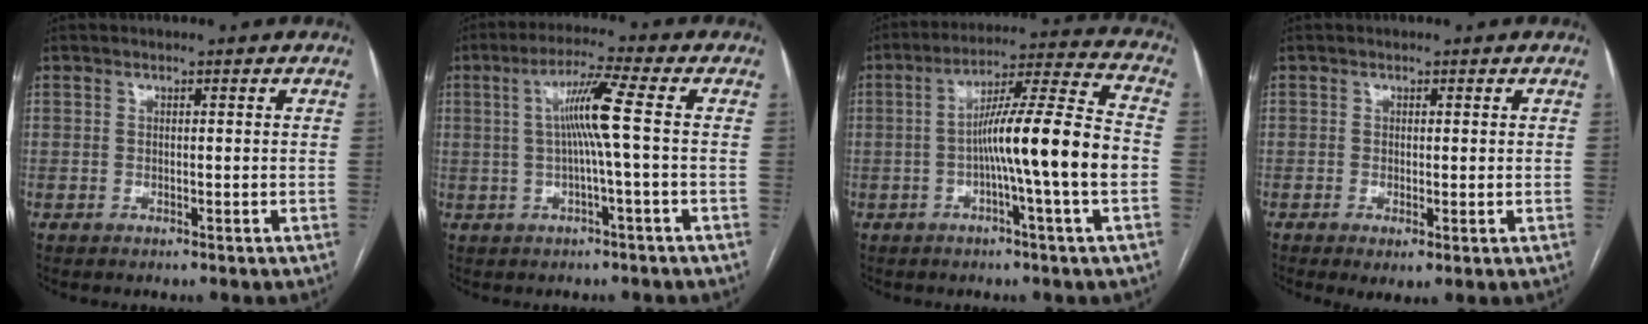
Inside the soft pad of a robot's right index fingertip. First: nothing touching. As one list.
[{"total": 6.9, "force": [0.3, -1.2, 6.7], "torque": [-0.125, 0.012, 0.010]}, {"total": 13.7, "force": [-2.5, -0.8, 13.5], "torque": [-0.222, 0.014, -0.047]}, {"total": 2.3, "force": [-0.6, 0.7, 2.1], "torque": [-0.031, -0.007, -0.005]}]